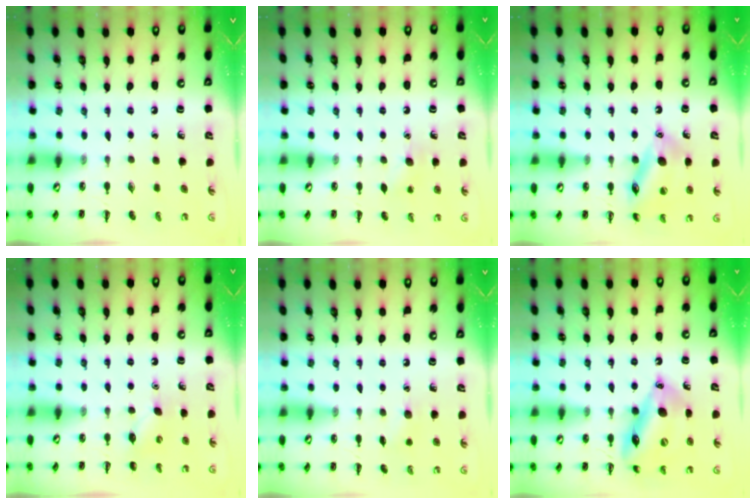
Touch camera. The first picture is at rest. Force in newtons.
{"total": 6.1, "press": 5.9, "slide": 1.8}
{"total": 14.5, "press": 14.4, "slide": 1.7}
{"total": 3.0, "press": 2.9, "slide": 0.7}
{"total": 5.2, "press": 5.1, "slide": 1.1}
{"total": 16.1, "press": 15.9, "slide": 2.8}